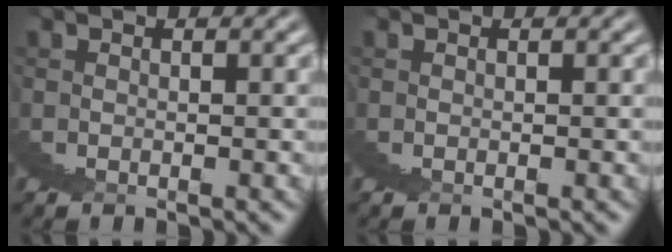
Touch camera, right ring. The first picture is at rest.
{"total": 0.0}